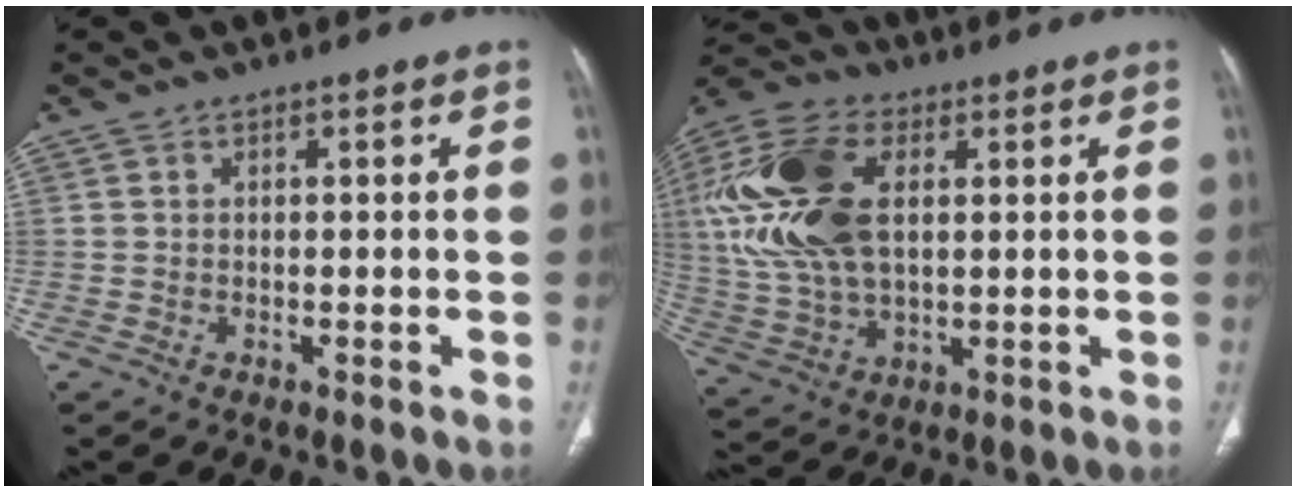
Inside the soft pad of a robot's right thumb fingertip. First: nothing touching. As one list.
[{"total": 20.5, "force": [4.2, 11.7, 16.2], "torque": [-0.347, 0.002, 0.077]}]